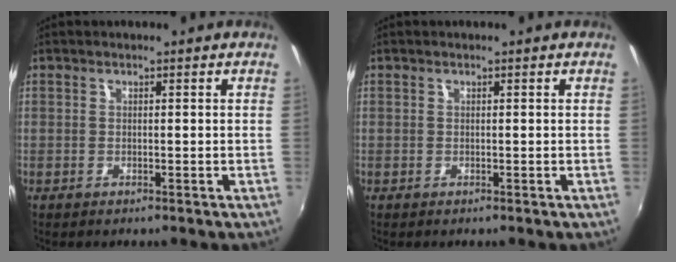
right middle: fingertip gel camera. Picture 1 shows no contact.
{"total": 0.0}